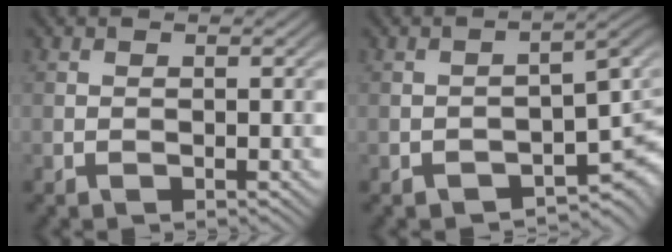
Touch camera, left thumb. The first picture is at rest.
{"total": 7.4, "force": [-3.1, 3.8, 5.5], "torque": [-0.058, -0.018, -0.041]}